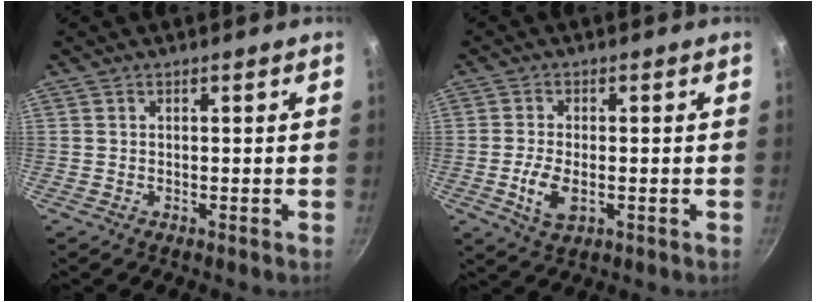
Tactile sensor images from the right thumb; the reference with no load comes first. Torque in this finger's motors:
{"motor_torque": [-0.22, 0.34, 0.69, -0.11, 0.04]}